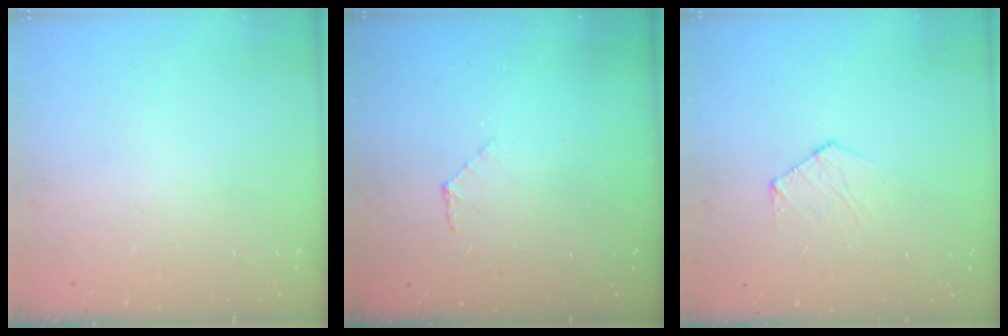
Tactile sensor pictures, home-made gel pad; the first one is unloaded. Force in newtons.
{"total": 4.4, "press": 4.4, "slide": 0.4}
{"total": 5.6, "press": 5.6, "slide": 0.5}